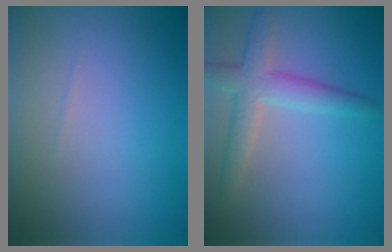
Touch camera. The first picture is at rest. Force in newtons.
{"total": 3.8, "press": 3.8, "slide": 0.2}